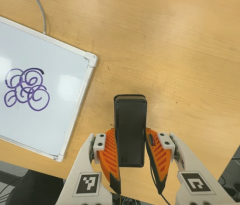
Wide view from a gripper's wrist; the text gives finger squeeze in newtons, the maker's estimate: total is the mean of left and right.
{"total": 5.3, "left": 3.4, "right": 7.1}